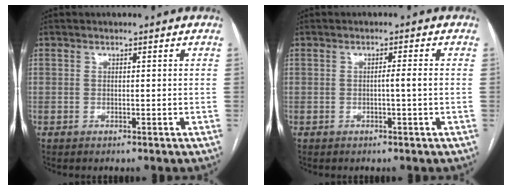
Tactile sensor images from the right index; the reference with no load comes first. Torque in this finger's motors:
{"motor_torque": [0.29, -0.03, 0.10, 0.04]}